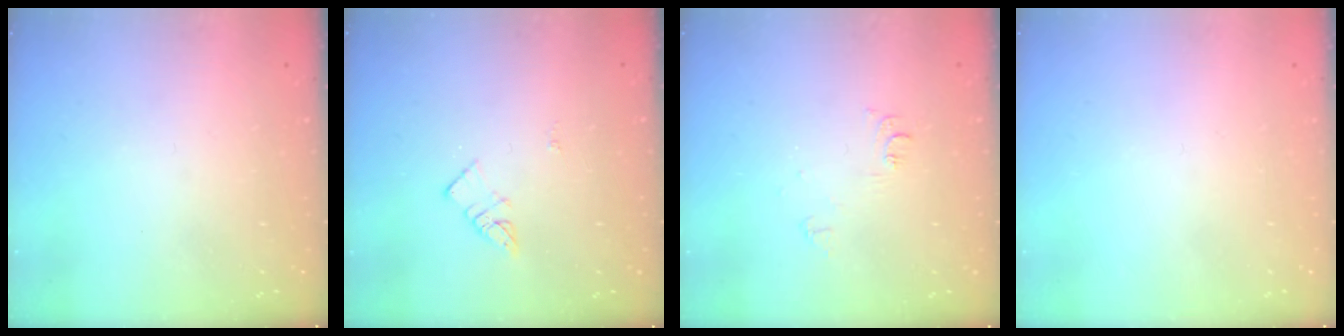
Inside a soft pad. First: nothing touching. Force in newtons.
{"total": 3.3, "press": 3.3, "slide": 0.3}
{"total": 6.3, "press": 6.3, "slide": 0.7}
{"total": 1.7, "press": 1.7, "slide": 0.1}